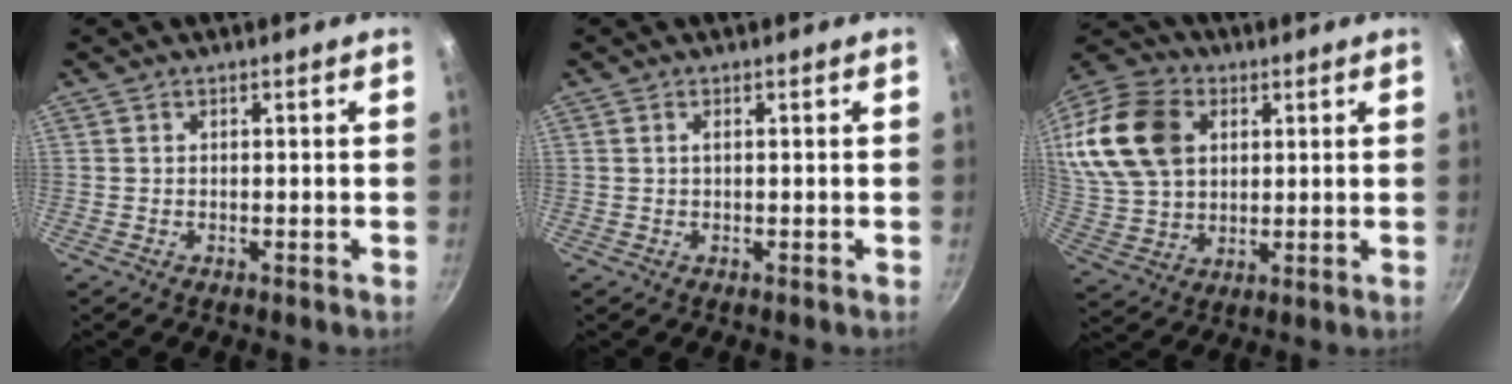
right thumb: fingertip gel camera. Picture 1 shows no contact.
{"total": 0.5, "force": [0.1, 0.1, 0.5], "torque": [-0.010, 0.001, 0.002]}
{"total": 19.9, "force": [5.5, 14.4, 12.6], "torque": [-0.245, 0.006, 0.104]}